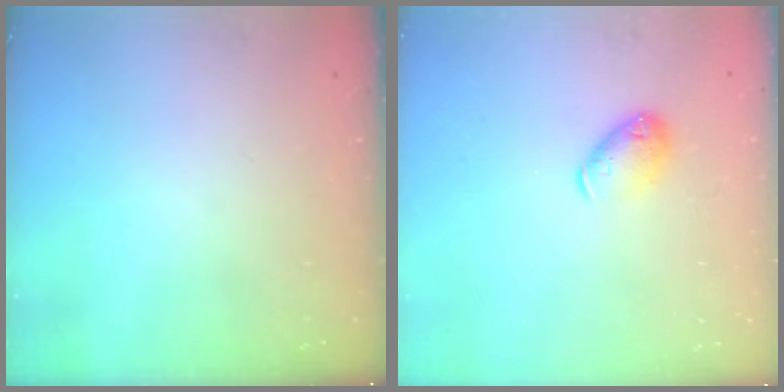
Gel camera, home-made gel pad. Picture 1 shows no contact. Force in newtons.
{"total": 7.6, "press": 7.5, "slide": 0.9}